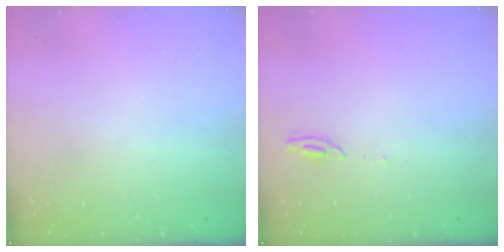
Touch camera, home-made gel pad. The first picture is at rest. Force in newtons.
{"total": 4.4, "press": 4.4, "slide": 0.1}